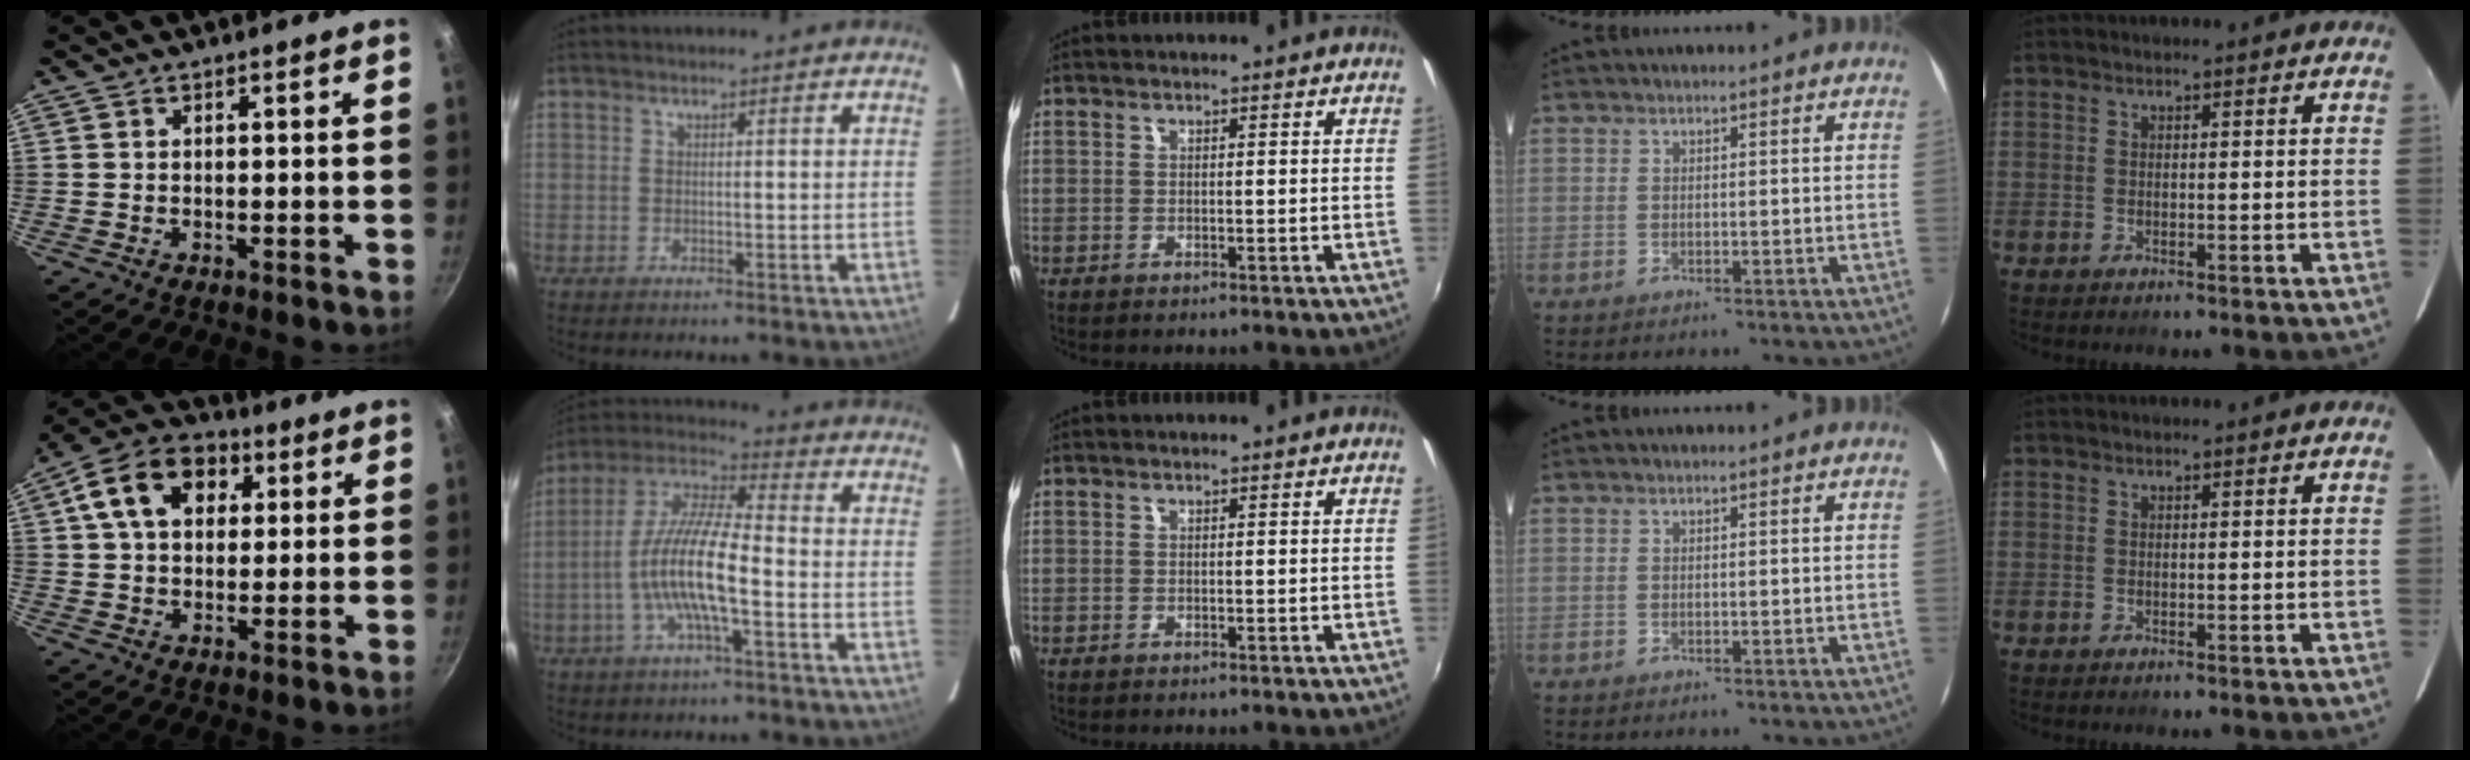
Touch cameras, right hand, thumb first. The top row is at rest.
{"thumb": {"total": 14.0, "force": [4.4, 10.0, 8.9], "torque": [-0.132, 0.018, 0.056]}, "index": {"total": 12.7, "force": [-3.5, 2.4, 12.0], "torque": [-0.241, 0.002, -0.071]}}